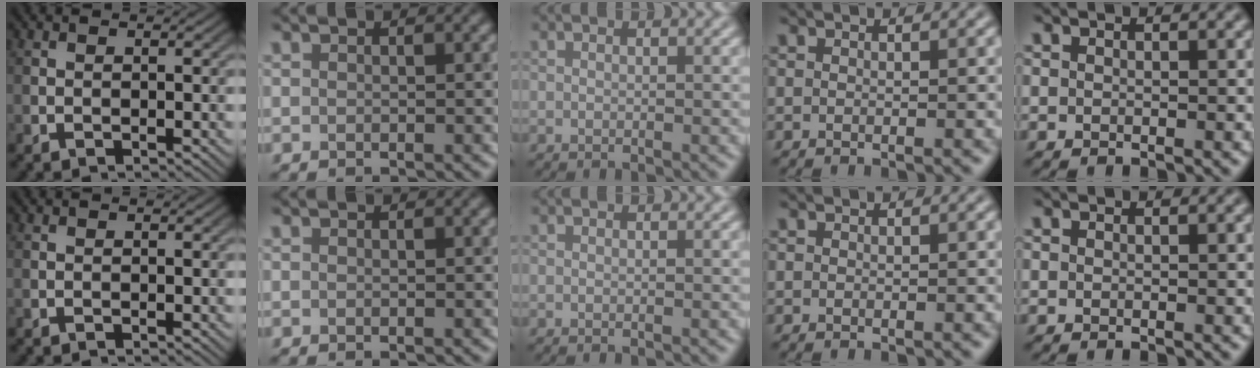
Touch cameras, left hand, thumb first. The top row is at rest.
{}